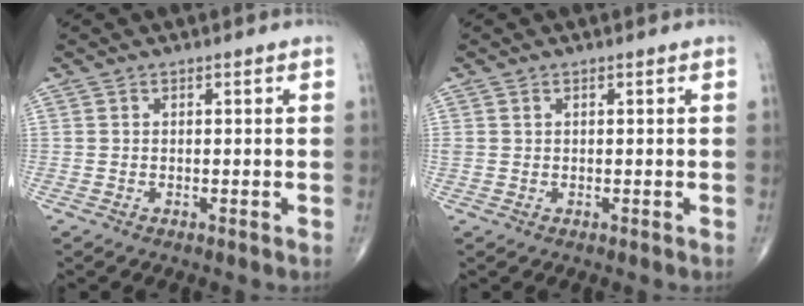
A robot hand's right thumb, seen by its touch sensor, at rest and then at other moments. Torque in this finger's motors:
{"motor_torque": [0.04, -0.13, 0.16, 0.22, 0.01]}